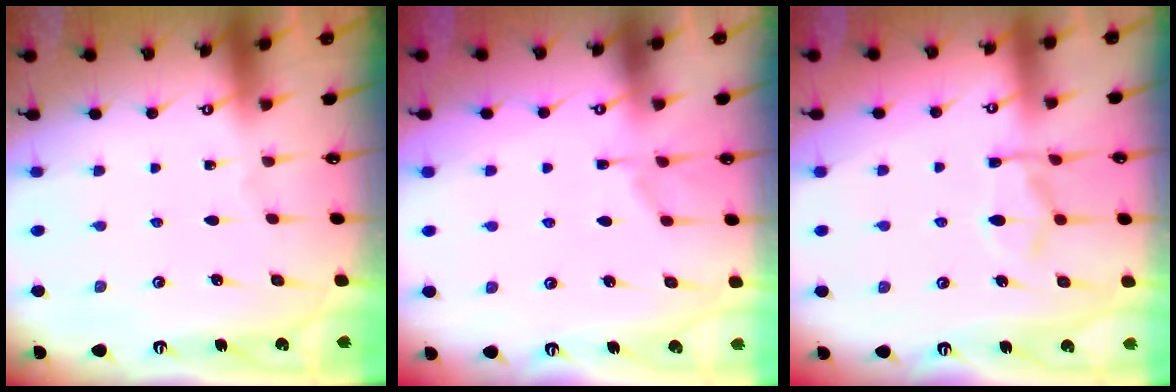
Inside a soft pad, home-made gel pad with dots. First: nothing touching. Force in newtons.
{"total": 1.3, "press": 0.7, "slide": 1.1}
{"total": 11.5, "press": 11.5, "slide": 1.3}